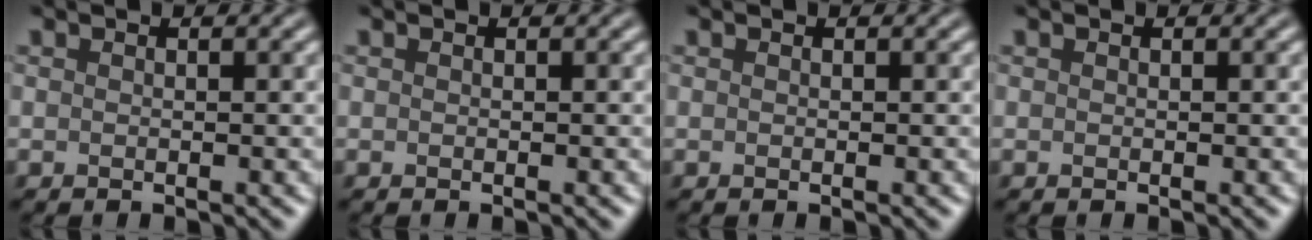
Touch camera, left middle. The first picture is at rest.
{"total": 0.0}
{"total": 0.0}
{"total": 0.0}